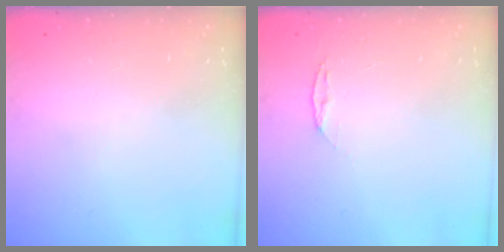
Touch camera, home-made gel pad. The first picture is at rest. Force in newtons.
{"total": 4.1, "press": 4.1, "slide": 0.5}